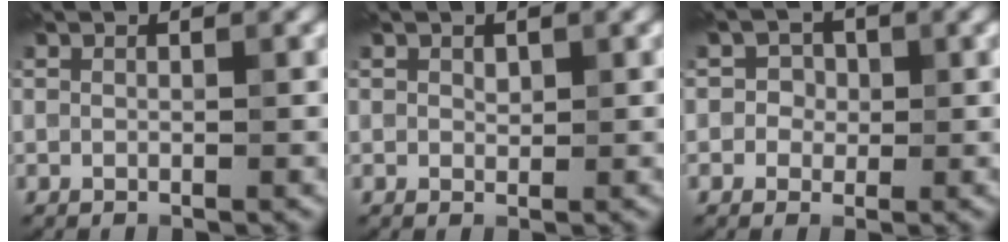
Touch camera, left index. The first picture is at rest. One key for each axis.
{"total": 0.7, "fx": 0.5, "fy": 0.6, "fz": 0.1, "tx": -0.001, "ty": 0.005, "tz": 0.007}
{"total": 2.2, "fx": 0.1, "fy": 2.1, "fz": 0.5, "tx": 0.014, "ty": 0.011, "tz": -0.019}